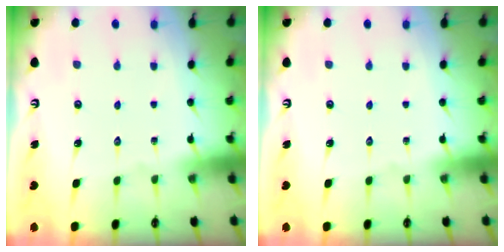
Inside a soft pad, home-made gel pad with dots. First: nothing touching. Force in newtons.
{"total": 0.0}